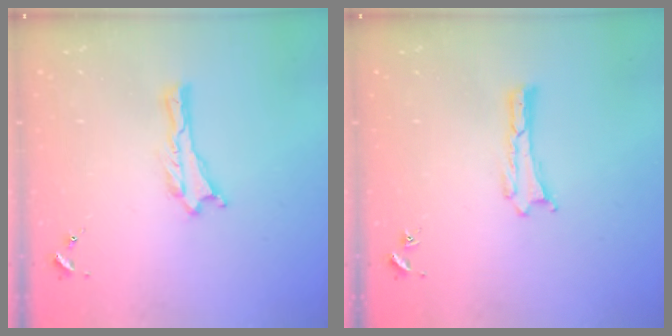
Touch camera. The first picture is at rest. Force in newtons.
{"total": 0.0}